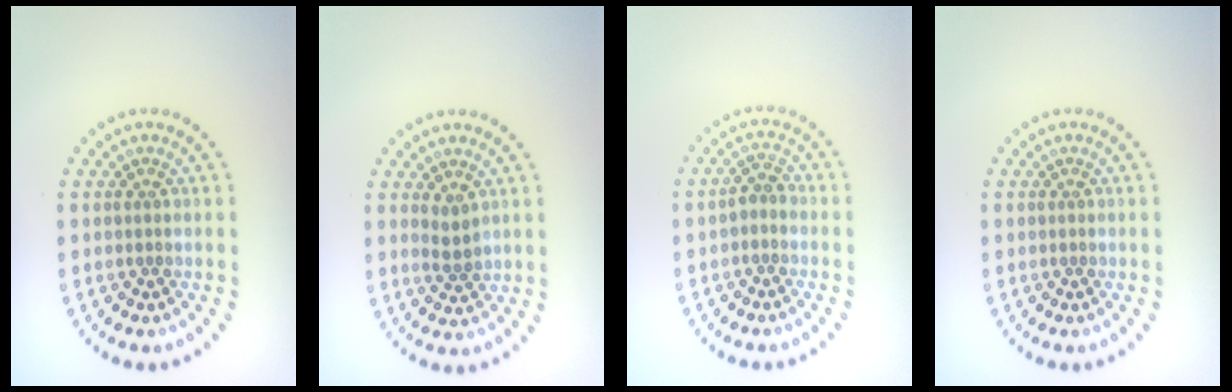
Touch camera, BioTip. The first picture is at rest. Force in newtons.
{"total": 1.5, "press": 1.4, "slide": 0.5}
{"total": 1.3, "press": 1.1, "slide": 0.7}
{"total": 0.0}